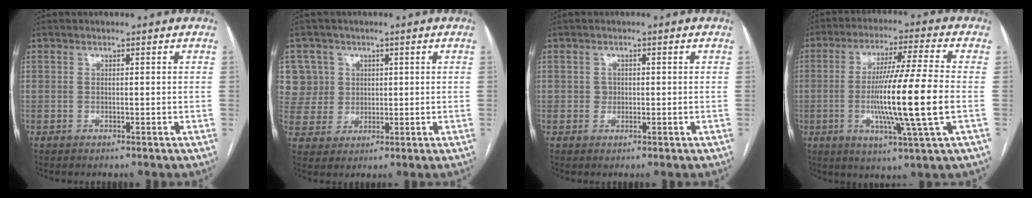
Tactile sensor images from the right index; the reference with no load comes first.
{"total": 8.9, "force": [2.9, 8.4, 0.4], "torque": [-0.014, 0.035, 0.074]}
{"total": 1.3, "force": [0.1, 1.2, 0.3], "torque": [-0.003, 0.004, 0.005]}
{"total": 14.4, "force": [-2.0, -1.1, 14.2], "torque": [-0.264, -0.013, -0.042]}